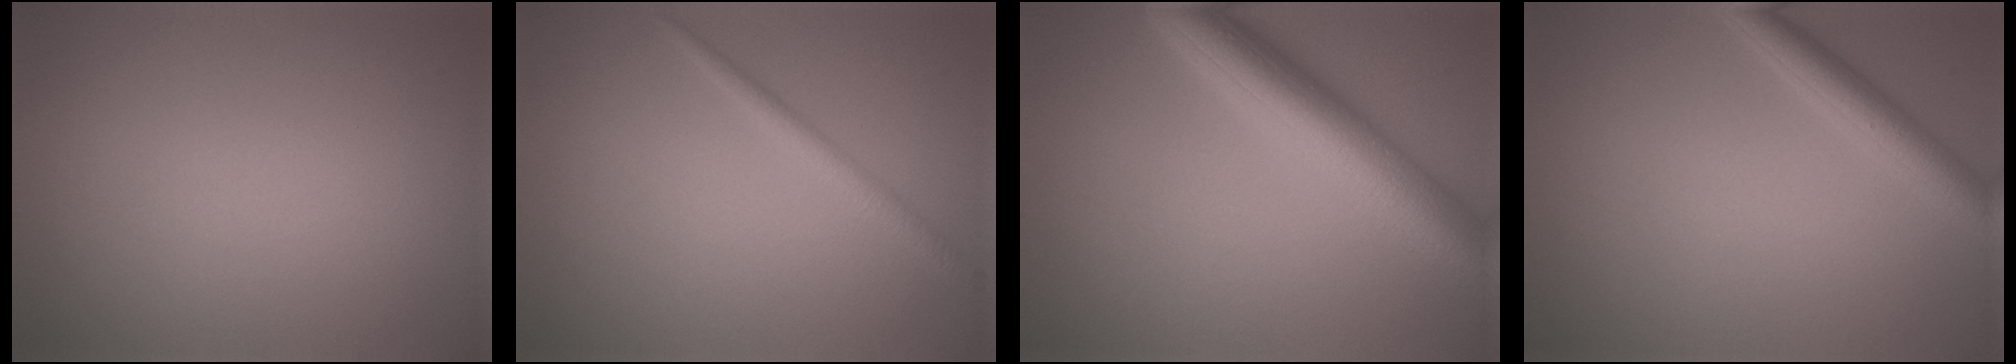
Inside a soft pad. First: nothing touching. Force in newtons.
{"total": 1.5, "press": 1.5, "slide": 0.1}
{"total": 7.7, "press": 7.7, "slide": 0.2}
{"total": 3.1, "press": 3.1, "slide": 0.2}